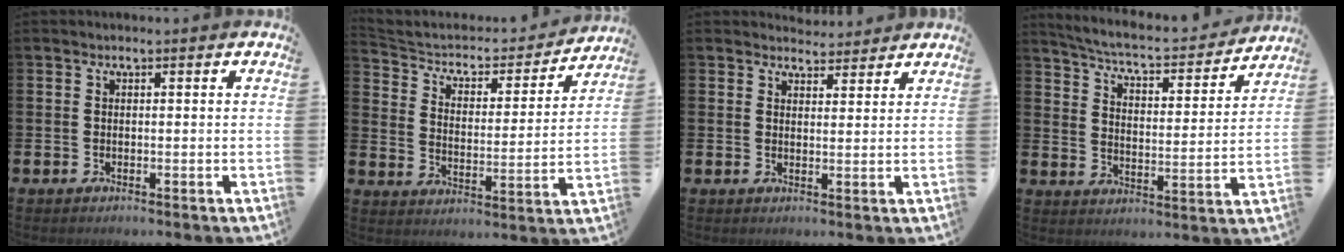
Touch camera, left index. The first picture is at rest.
{"total": 5.1, "force": [4.4, 2.2, 1.0], "torque": [-0.054, -0.036, 0.069]}
{"total": 3.4, "force": [3.3, 0.8, -0.2], "torque": [0.004, -0.018, 0.061]}
{"total": 5.9, "force": [5.5, 0.7, 2.0], "torque": [-0.069, -0.043, 0.089]}